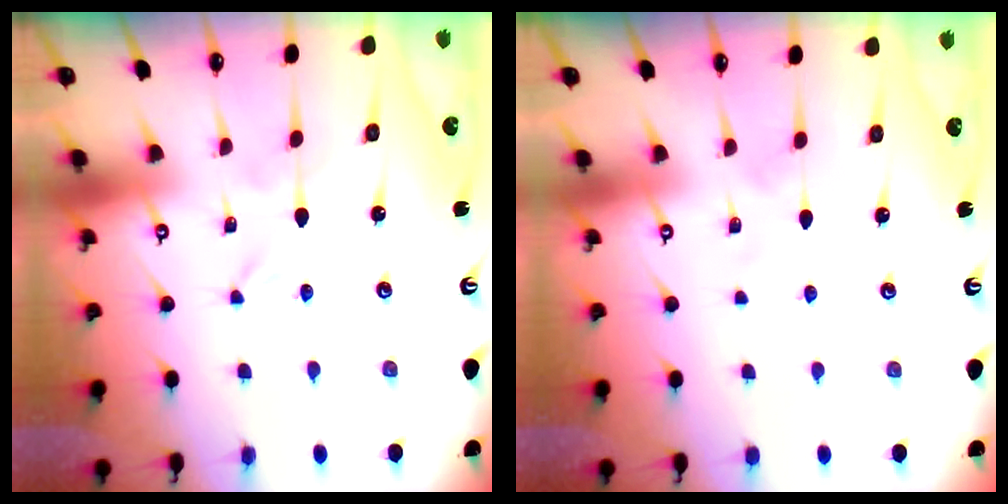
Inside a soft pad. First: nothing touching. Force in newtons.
{"total": 2.2, "press": 2.2, "slide": 0.3}